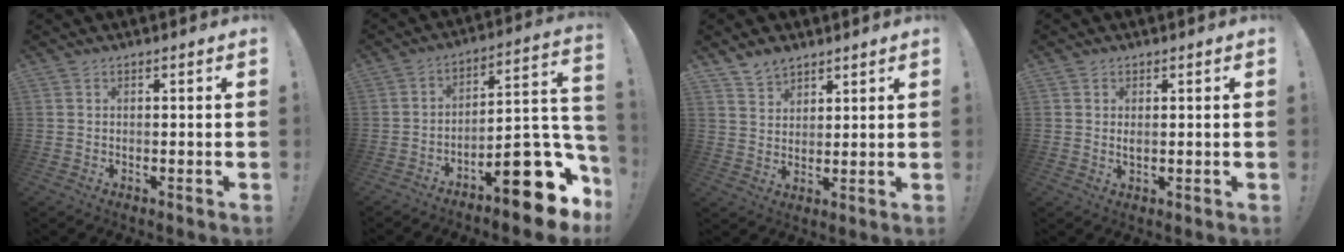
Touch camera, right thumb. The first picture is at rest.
{"total": 19.2, "force": [-11.0, 6.2, 14.4], "torque": [-0.152, 0.061, -0.171]}
{"total": 5.4, "force": [4.6, 2.8, 0.7], "torque": [-0.012, -0.031, 0.087]}
{"total": 1.3, "force": [0.6, 0.9, 0.7], "torque": [-0.016, 0.002, 0.011]}